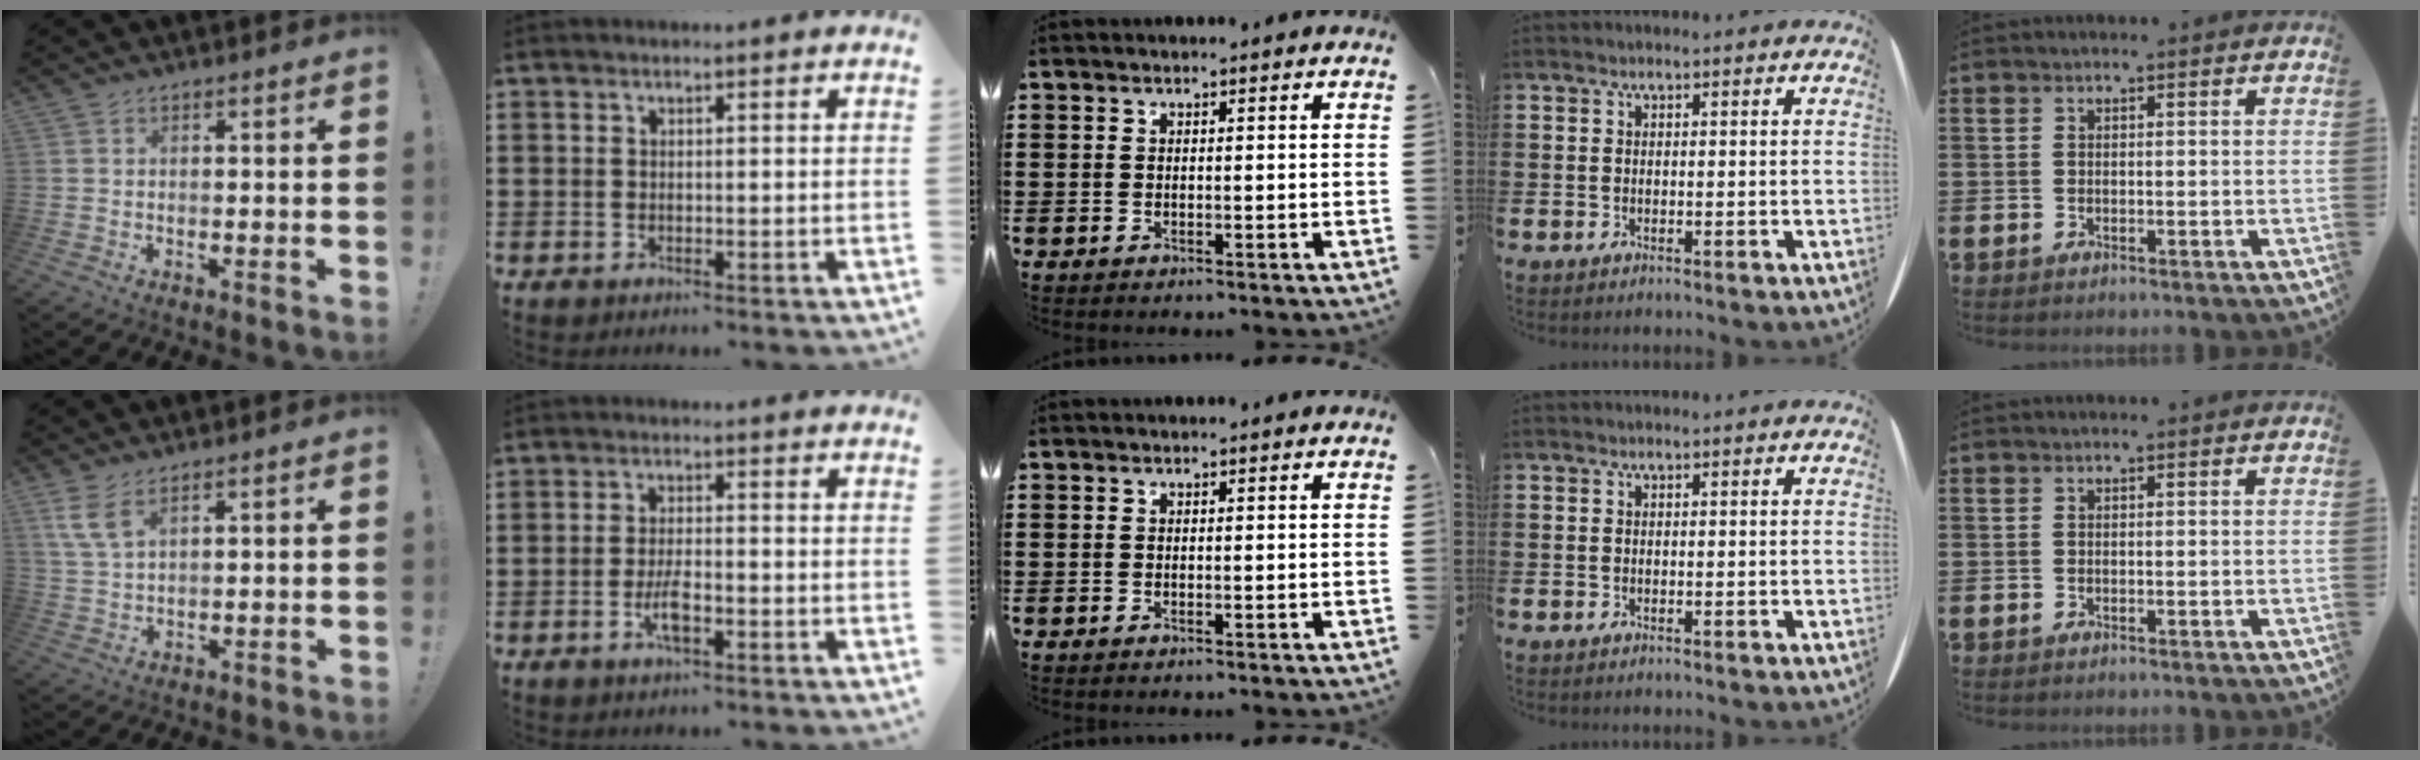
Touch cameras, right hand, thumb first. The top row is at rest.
{"thumb": {"total": 6.0, "force": [3.6, 2.2, 4.4], "torque": [-0.081, -0.013, 0.068]}, "index": {"total": 3.9, "force": [-1.5, 1.1, 3.5], "torque": [-0.073, -0.002, -0.031]}}